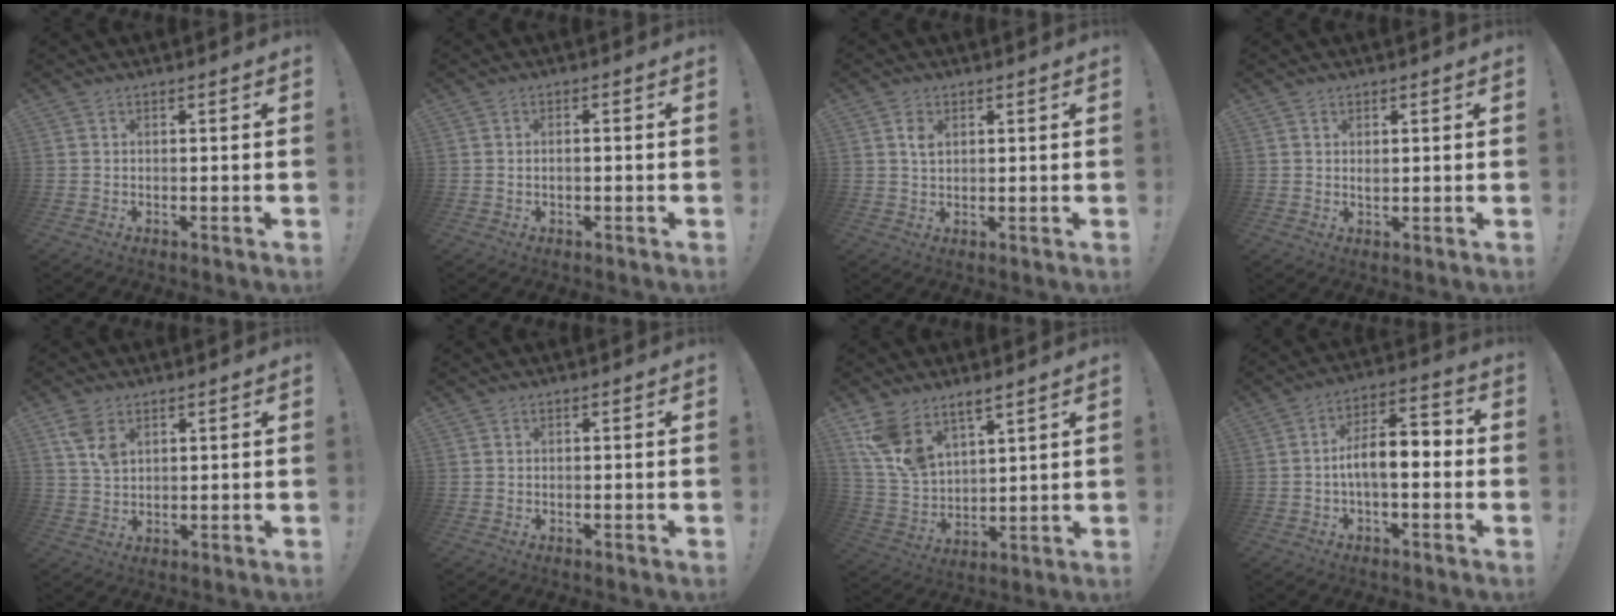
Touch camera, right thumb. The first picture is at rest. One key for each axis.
{"total": 1.1, "fx": -0.4, "fy": 0.4, "fz": 1.0, "tx": -0.019, "ty": 0.004, "tz": -0.007}
{"total": 2.9, "fx": 1.2, "fy": 1.9, "fz": 1.9, "tx": -0.024, "ty": -0.003, "tz": 0.019}
{"total": 1.1, "fx": 0.8, "fy": 0.7, "fz": 0.5, "tx": 0.004, "ty": -0.006, "tz": 0.012}
{"total": 6.1, "fx": 3.2, "fy": 3.6, "fz": 3.8, "tx": -0.065, "ty": -0.011, "tz": 0.061}
{"total": 0.0}
{"total": 11.2, "fx": 8.5, "fy": 5.6, "fz": 4.8, "tx": -0.108, "ty": -0.047, "tz": 0.169}
{"total": 9.6, "fx": -1.6, "fy": 4.1, "fz": 8.5, "tx": -0.142, "ty": 0.011, "tz": -0.028}